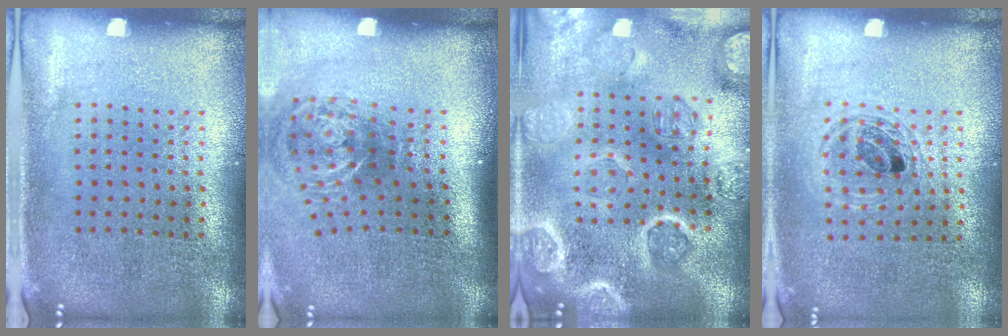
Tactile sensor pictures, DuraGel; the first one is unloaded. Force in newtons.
{"total": 2.2, "press": 1.3, "slide": 1.8}
{"total": 4.6, "press": 4.1, "slide": 2.0}
{"total": 1.1, "press": 1.0, "slide": 0.3}